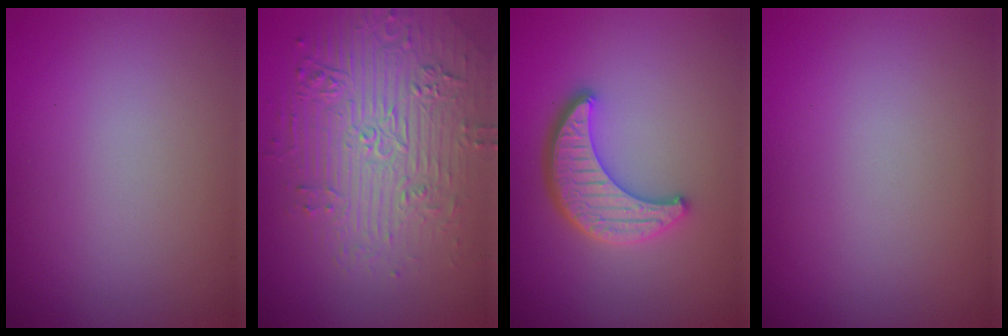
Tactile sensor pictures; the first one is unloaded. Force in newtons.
{"total": 6.4, "press": 5.1, "slide": 4.0}
{"total": 4.7, "press": 3.9, "slide": 2.5}
{"total": 0.0}